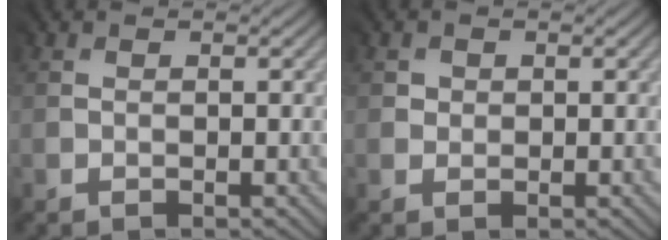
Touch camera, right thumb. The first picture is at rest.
{"total": 1.3, "force": [0.8, 0.9, -0.5], "torque": [0.009, -0.005, 0.011]}